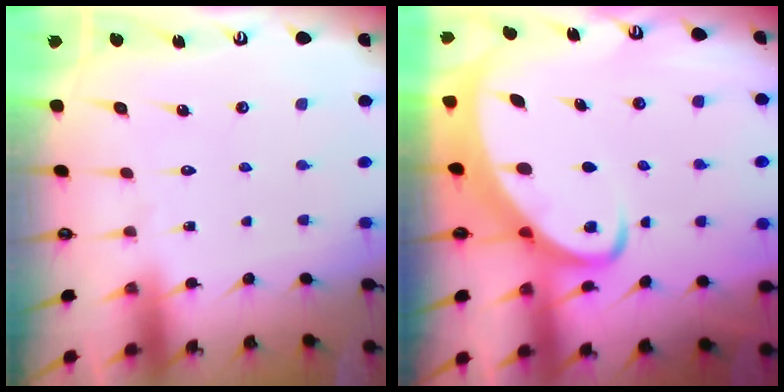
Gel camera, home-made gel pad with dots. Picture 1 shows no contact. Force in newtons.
{"total": 4.2, "press": 4.2, "slide": 0.5}